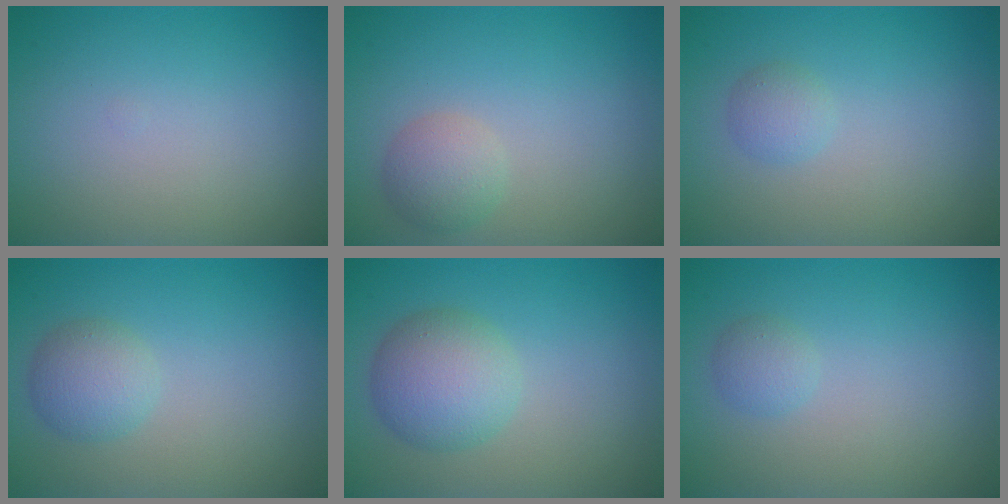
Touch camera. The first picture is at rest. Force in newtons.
{"total": 2.3, "press": 2.3, "slide": 0.2}
{"total": 1.3, "press": 1.3, "slide": 0.0}
{"total": 2.7, "press": 2.7, "slide": 0.1}
{"total": 4.5, "press": 4.5, "slide": 0.2}
{"total": 1.3, "press": 1.3, "slide": 0.1}